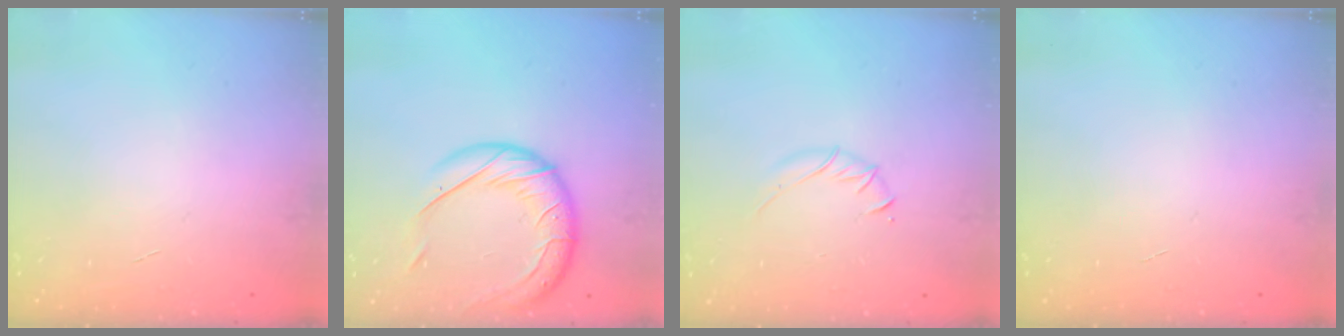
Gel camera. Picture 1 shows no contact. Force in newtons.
{"total": 16.3, "press": 16.2, "slide": 1.7}
{"total": 4.0, "press": 3.8, "slide": 1.1}
{"total": 0.0}